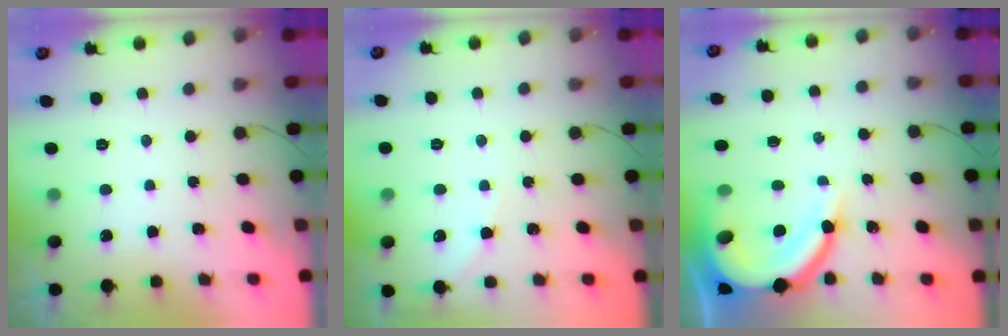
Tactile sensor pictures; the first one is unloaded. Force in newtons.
{"total": 4.0, "press": 4.0, "slide": 0.6}
{"total": 10.8, "press": 10.7, "slide": 1.4}